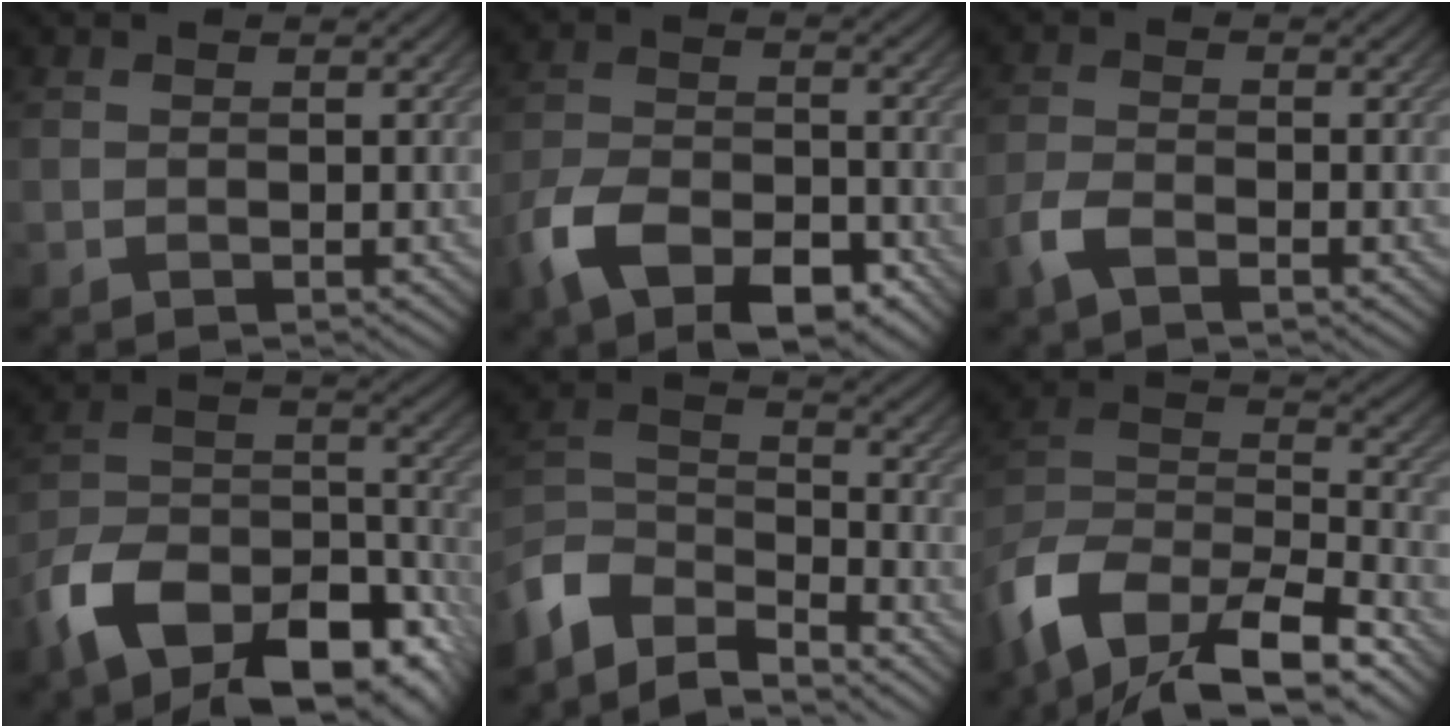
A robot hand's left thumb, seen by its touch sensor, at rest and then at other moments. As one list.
[{"total": 10.0, "force": [-6.0, 5.1, 6.1], "torque": [-0.131, -0.013, -0.117]}, {"total": 3.2, "force": [-2.1, 1.0, 2.1], "torque": [-0.054, -0.001, -0.053]}, {"total": 16.6, "force": [-10.9, 8.4, 9.4], "torque": [-0.196, -0.032, -0.182]}, {"total": 8.1, "force": [-6.9, 2.7, 3.4], "torque": [-0.077, -0.001, -0.147]}, {"total": 14.9, "force": [-9.8, 7.1, 8.7], "torque": [-0.217, -0.023, -0.170]}]